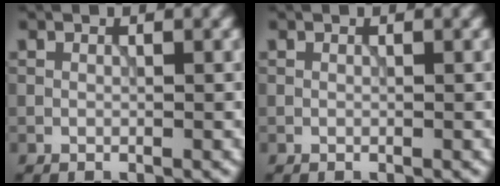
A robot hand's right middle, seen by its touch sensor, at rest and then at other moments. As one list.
[{"total": 0.0}]